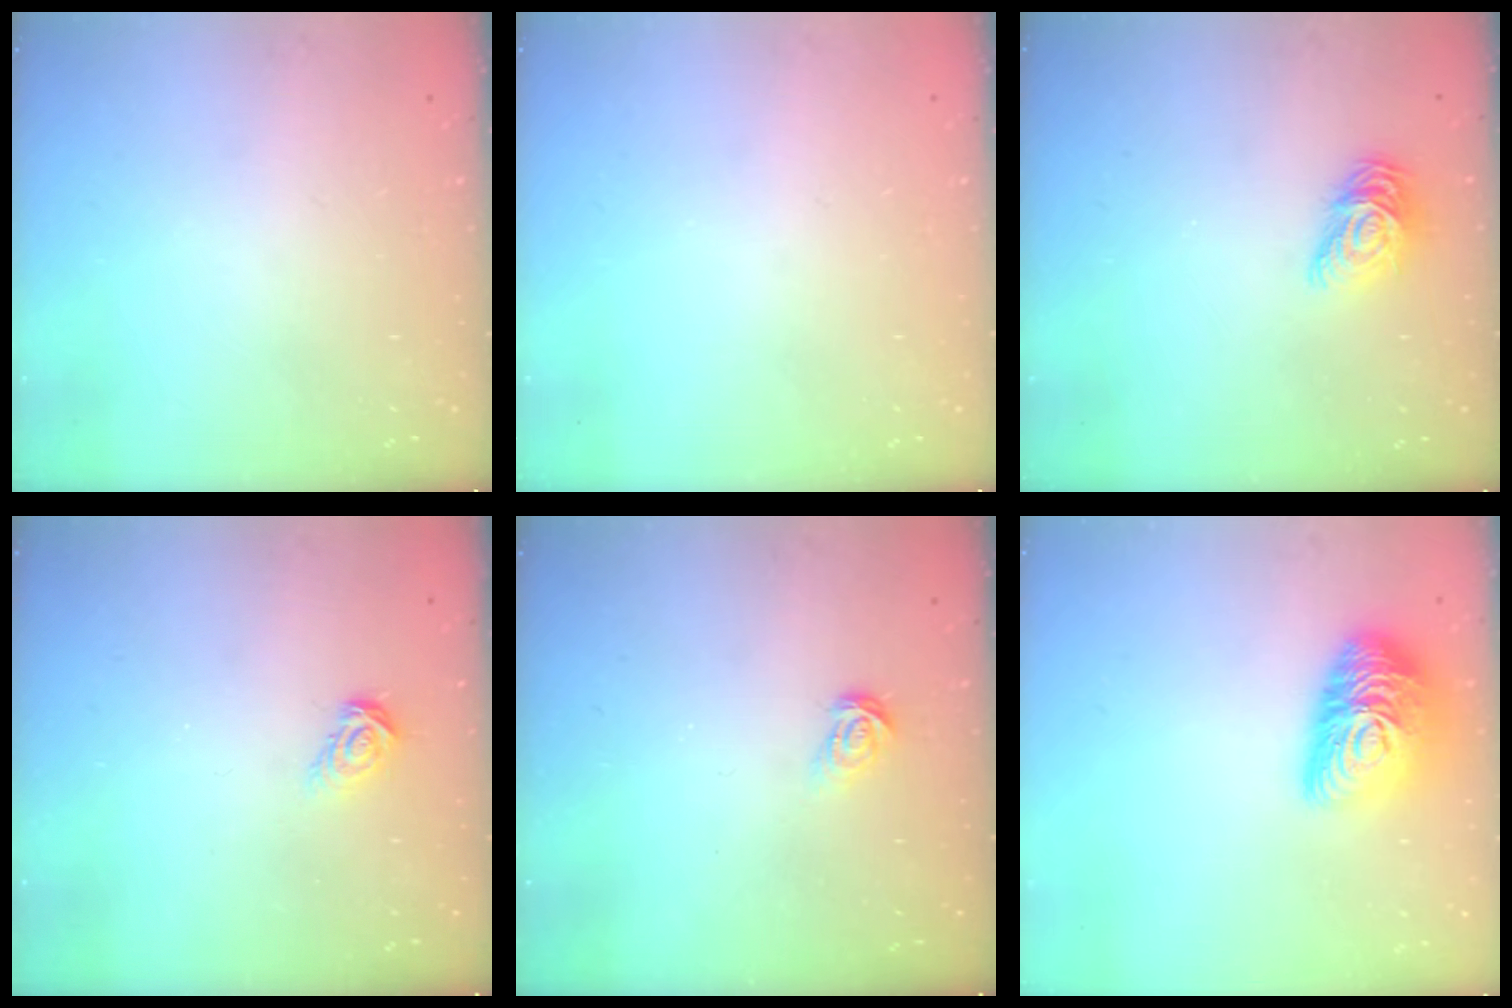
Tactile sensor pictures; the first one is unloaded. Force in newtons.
{"total": 0.0}
{"total": 10.7, "press": 10.7, "slide": 0.6}
{"total": 4.4, "press": 4.4, "slide": 0.4}
{"total": 3.8, "press": 3.8, "slide": 0.4}
{"total": 16.3, "press": 16.3, "slide": 1.1}